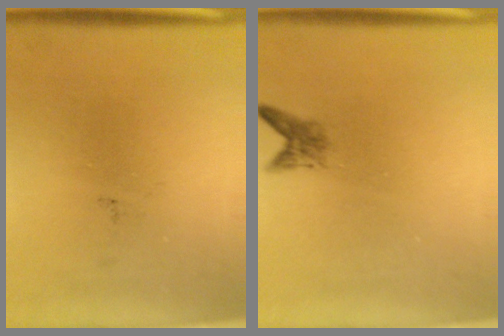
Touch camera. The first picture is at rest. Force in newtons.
{"total": 1.6}